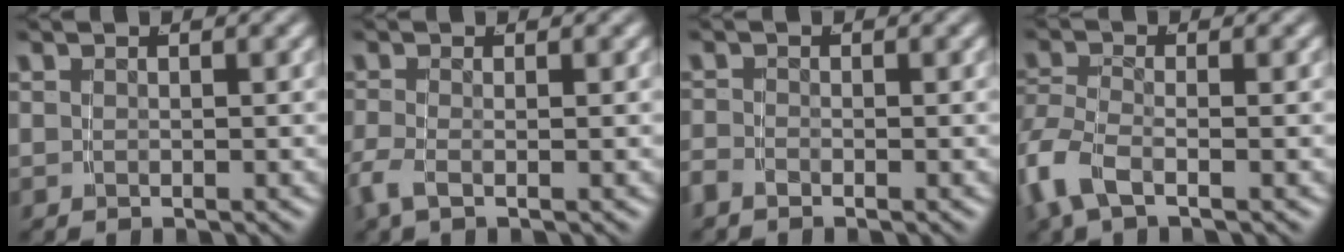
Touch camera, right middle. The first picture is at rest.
{"total": 1.7, "force": [-1.2, 0.2, 1.2], "torque": [-0.039, -0.015, -0.015]}
{"total": 1.2, "force": [-1.1, 0.3, 0.4], "torque": [-0.009, -0.006, -0.019]}
{"total": 3.8, "force": [-1.9, 2.1, 2.6], "torque": [-0.088, -0.025, -0.023]}